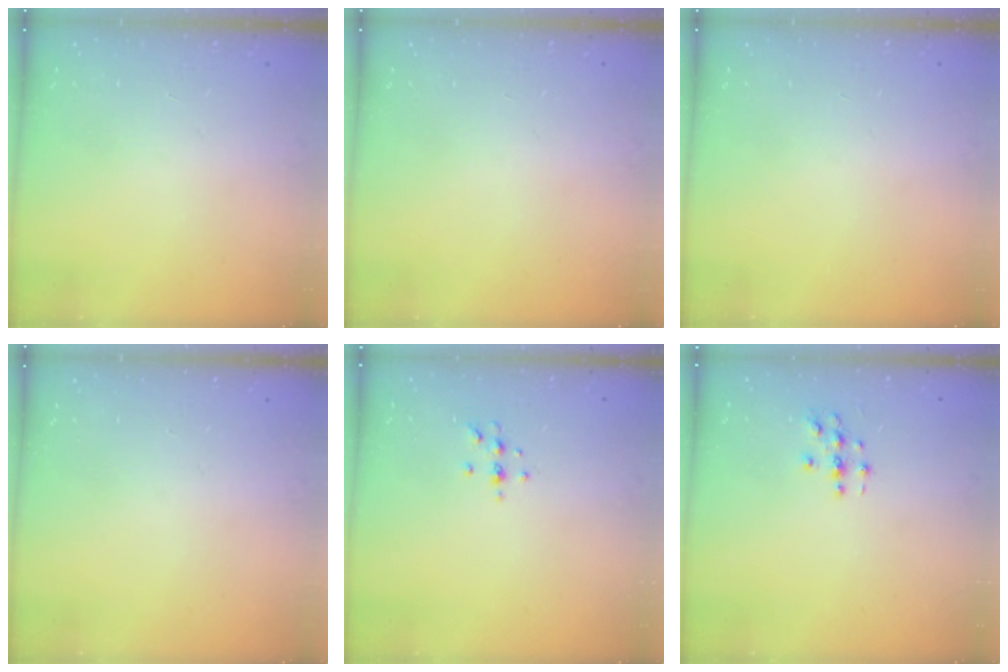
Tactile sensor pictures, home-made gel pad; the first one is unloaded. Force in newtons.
{"total": 0.0}
{"total": 0.0}
{"total": 0.0}
{"total": 4.3, "press": 4.0, "slide": 1.4}
{"total": 2.8, "press": 2.8, "slide": 0.3}